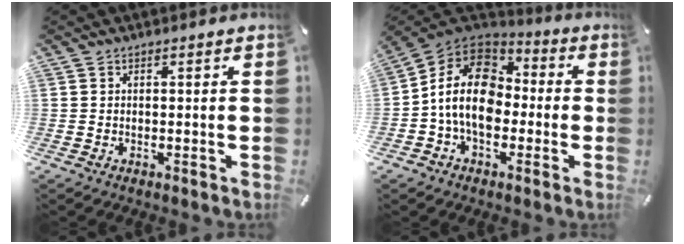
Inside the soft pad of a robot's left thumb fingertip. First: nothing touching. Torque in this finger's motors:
{"motor_torque": [2.14, 2.87, 0.61, -0.08, 0.26]}